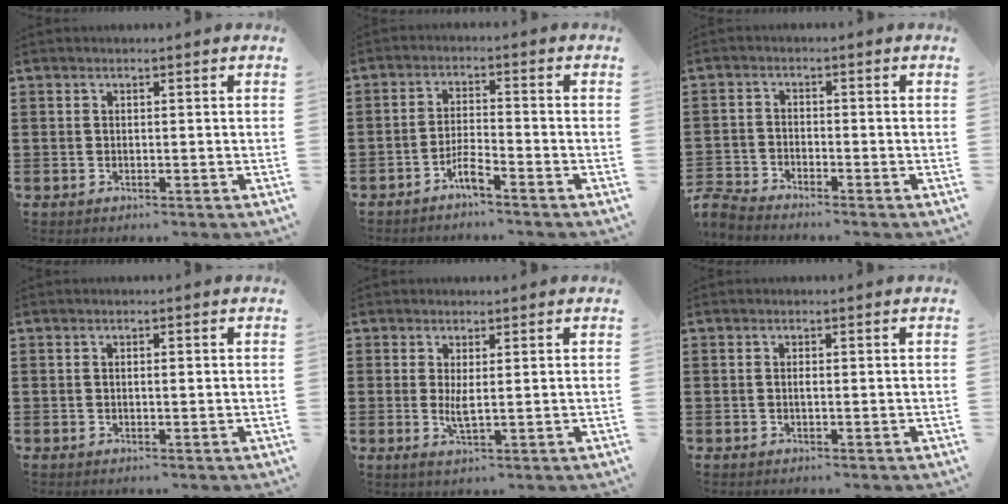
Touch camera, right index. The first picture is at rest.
{"total": 3.4, "force": [-2.8, 0.2, 1.9], "torque": [-0.051, 0.001, -0.059]}
{"total": 3.1, "force": [-3.1, 0.2, 0.0], "torque": [-0.020, -0.004, -0.070]}
{"total": 0.9, "force": [0.1, 0.3, 0.9], "torque": [-0.017, 0.000, 0.001]}
{"total": 2.6, "force": [0.4, 0.3, 2.5], "torque": [-0.042, -0.010, 0.006]}
{"total": 0.6, "force": [-0.2, -0.1, 0.6], "torque": [-0.012, -0.006, -0.003]}